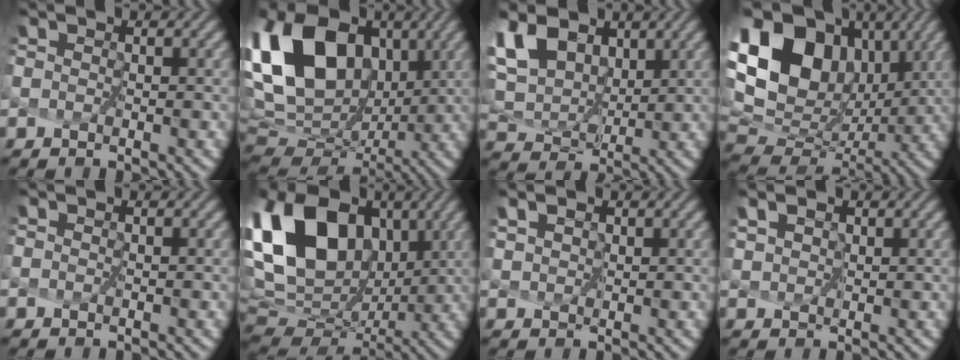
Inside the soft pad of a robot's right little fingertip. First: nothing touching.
{"total": 17.1, "force": [4.7, 11.5, 11.7], "torque": [-0.247, 0.023, 0.084]}
{"total": 8.9, "force": [4.8, 5.6, 5.0], "torque": [-0.133, 0.016, 0.090]}
{"total": 18.7, "force": [7.1, 13.4, 10.9], "torque": [-0.242, 0.053, 0.141]}
{"total": 0.0}
{"total": 17.1, "force": [5.2, 11.4, 11.7], "torque": [-0.240, 0.026, 0.094]}
{"total": 2.3, "force": [1.6, 1.3, 0.9], "torque": [-0.019, 0.010, 0.017]}
{"total": 3.0, "force": [2.0, 1.8, 1.4], "torque": [-0.031, 0.011, 0.022]}